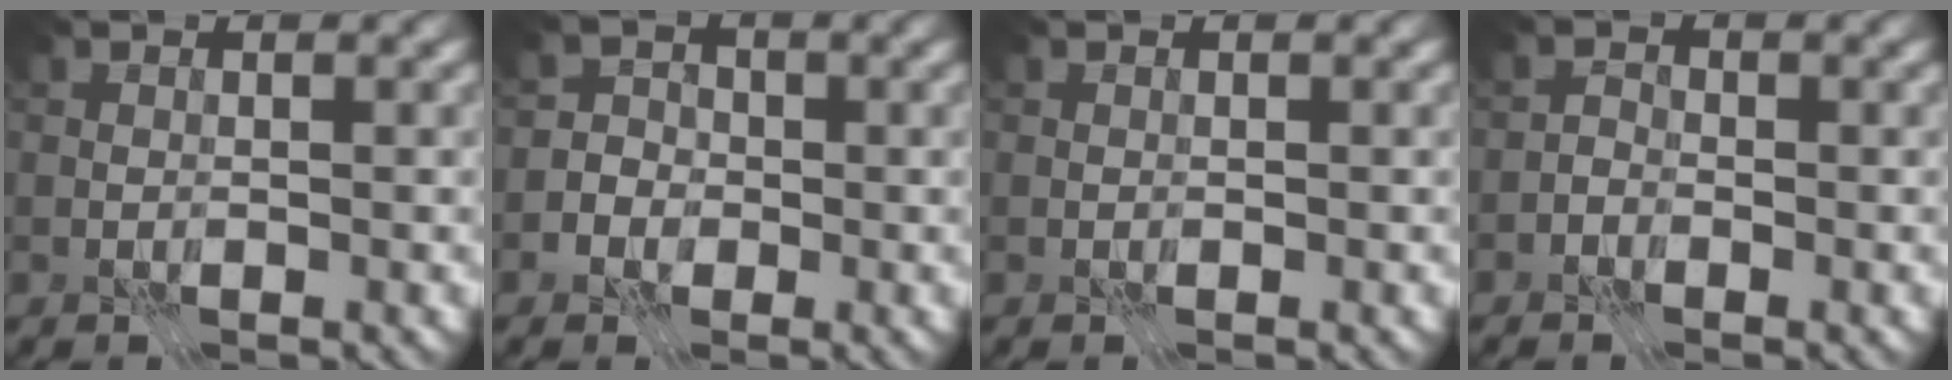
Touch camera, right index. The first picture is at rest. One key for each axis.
{"total": 3.0, "fx": -1.3, "fy": 2.7, "fz": 0.5, "tx": 0.021, "ty": 0.016, "tz": -0.051}
{"total": 0.0}
{"total": 1.6, "fx": -1.1, "fy": 1.0, "fz": 0.2, "tx": 0.017, "ty": 0.007, "tz": -0.030}